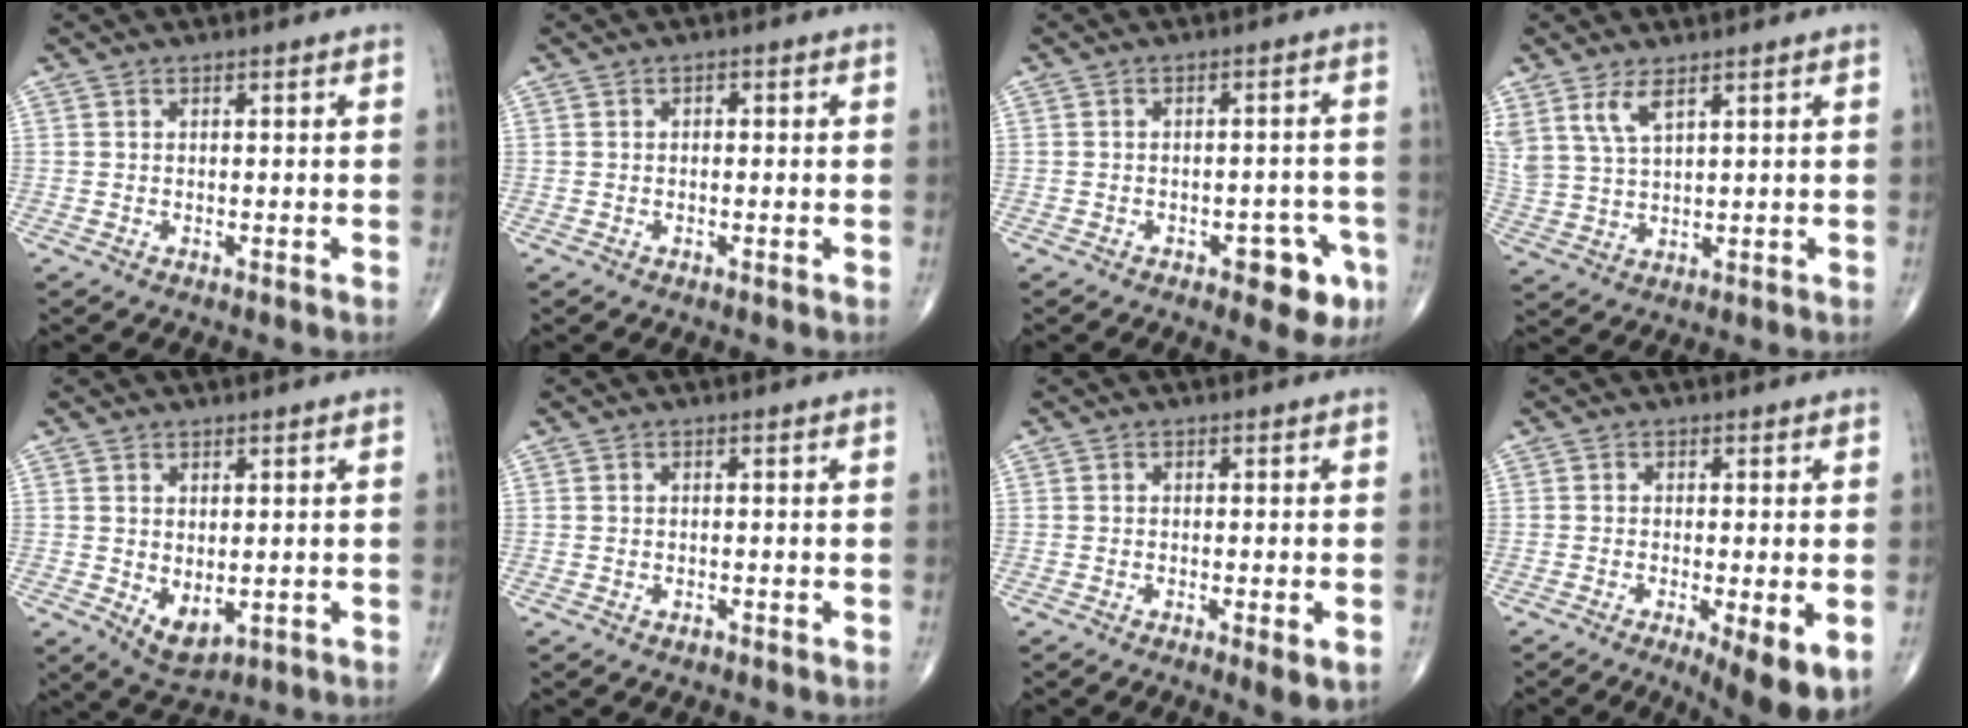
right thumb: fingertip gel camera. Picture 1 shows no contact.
{"total": 1.0, "force": [0.1, 0.7, 0.7], "torque": [-0.007, 0.004, -0.002]}
{"total": 7.1, "force": [-3.4, 3.5, 5.1], "torque": [-0.033, 0.021, -0.039]}
{"total": 6.3, "force": [3.8, 2.5, 4.4], "torque": [-0.094, -0.015, 0.085]}
{"total": 5.1, "force": [-0.5, 2.9, 4.1], "torque": [-0.058, -0.007, 0.009]}
{"total": 0.7, "force": [-0.5, 0.4, 0.3], "torque": [-0.004, 0.000, -0.009]}
{"total": 3.7, "force": [-1.3, 0.9, 3.3], "torque": [-0.049, -0.008, -0.020]}
{"total": 8.6, "force": [-3.1, 2.0, 7.8], "torque": [-0.114, -0.018, -0.046]}